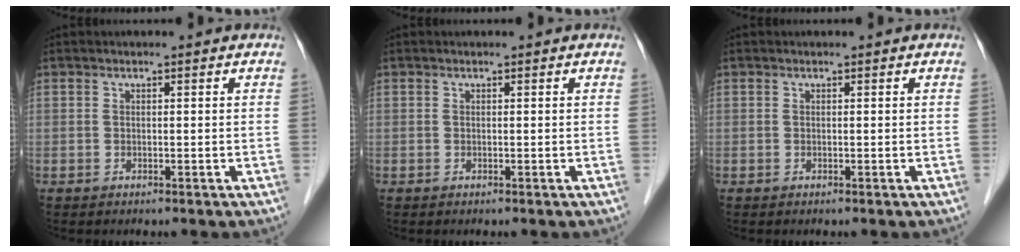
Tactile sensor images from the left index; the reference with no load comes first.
{"total": 0.0}
{"total": 0.0}